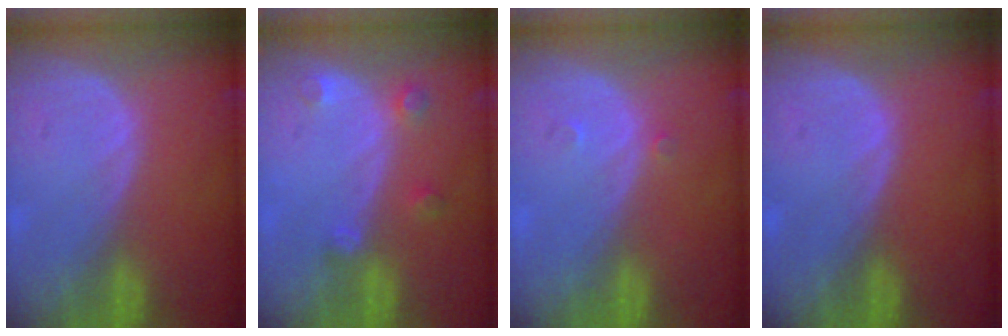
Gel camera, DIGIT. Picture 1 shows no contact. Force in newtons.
{"total": 2.6, "press": 2.6, "slide": 0.2}
{"total": 0.9, "press": 0.7, "slide": 0.5}
{"total": 0.0}